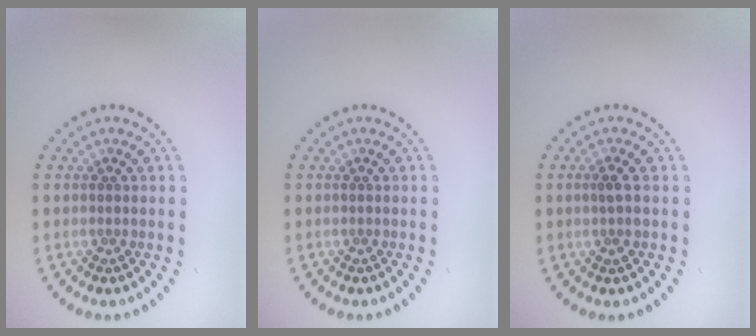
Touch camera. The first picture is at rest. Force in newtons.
{"total": 0.0}
{"total": 1.1, "press": 1.1, "slide": 0.4}